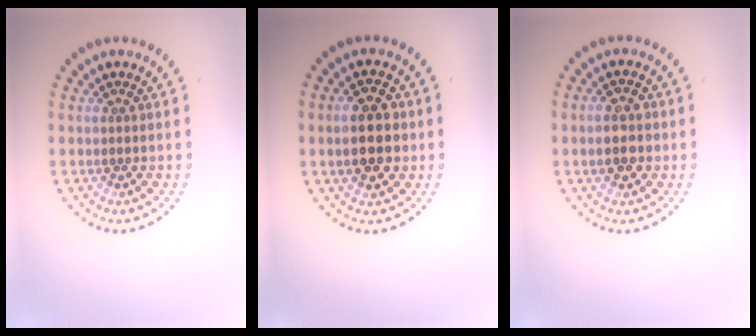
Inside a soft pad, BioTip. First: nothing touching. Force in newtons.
{"total": 5.0, "press": 5.0, "slide": 0.3}
{"total": 2.6, "press": 2.6, "slide": 0.4}